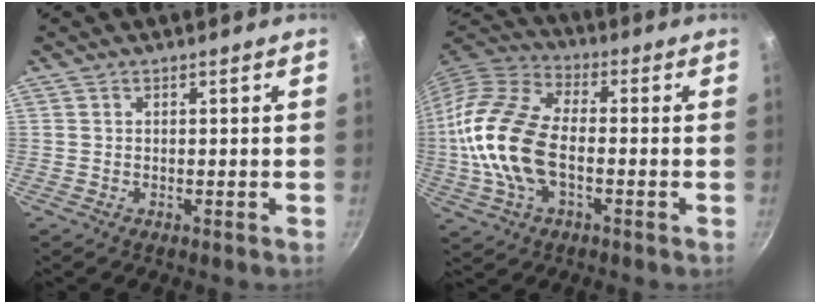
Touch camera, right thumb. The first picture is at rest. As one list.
[{"total": 17.5, "force": [-2.0, 9.9, 14.3], "torque": [-0.275, 0.029, -0.053]}]